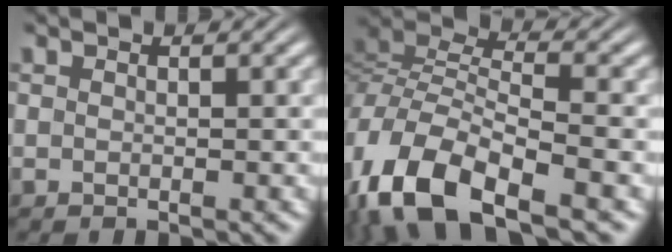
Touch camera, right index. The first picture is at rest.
{"total": 11.8, "force": [-1.6, 8.2, 8.4], "torque": [-0.205, -0.027, -0.019]}